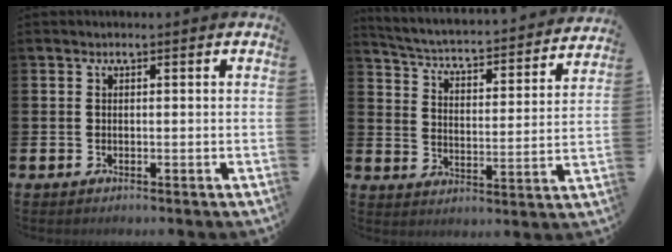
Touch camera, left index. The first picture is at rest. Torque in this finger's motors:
{"motor_torque": [-0.40, -0.54, -0.25, 0.14]}